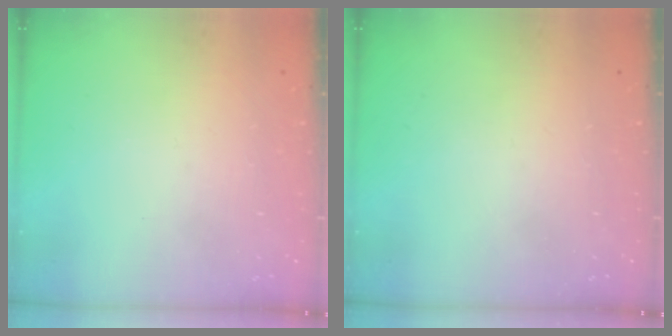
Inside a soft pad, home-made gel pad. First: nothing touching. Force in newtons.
{"total": 0.0}